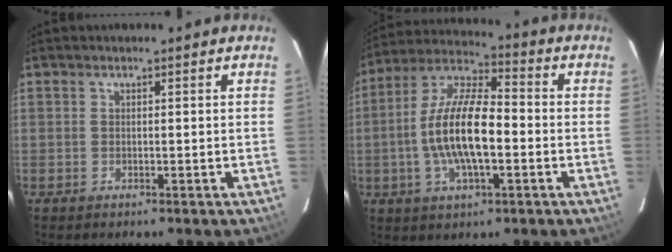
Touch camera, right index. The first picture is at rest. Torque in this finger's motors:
{"motor_torque": [1.43, -0.14, 1.05, 0.21]}